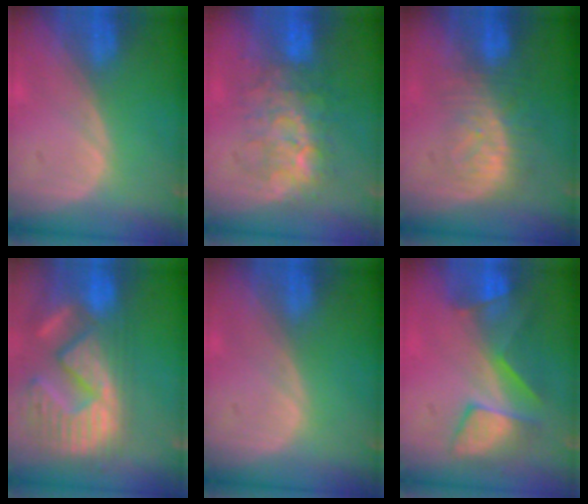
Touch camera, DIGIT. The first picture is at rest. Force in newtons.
{"total": 7.8, "press": 7.7, "slide": 1.4}
{"total": 8.3, "press": 7.2, "slide": 4.0}
{"total": 14.9, "press": 12.4, "slide": 8.2}
{"total": 0.0}
{"total": 7.5, "press": 7.4, "slide": 1.3}